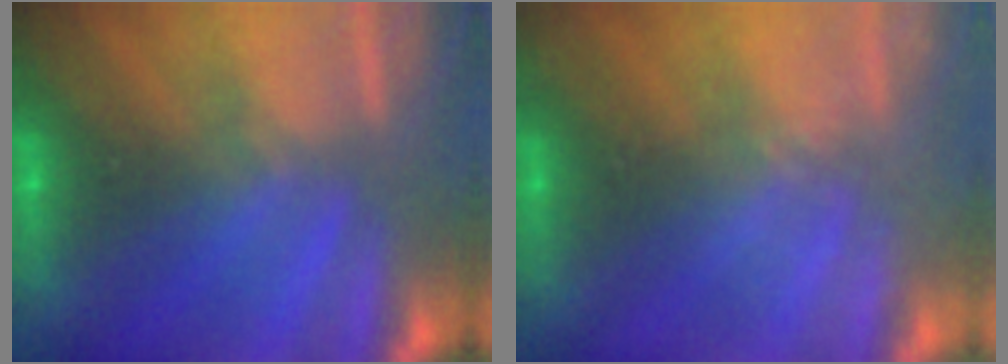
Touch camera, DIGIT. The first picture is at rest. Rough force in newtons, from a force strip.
{"total": 2.2}